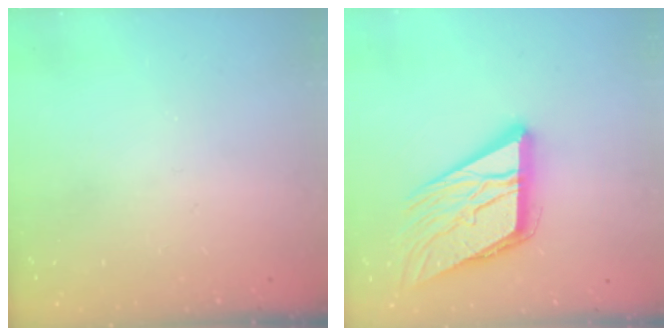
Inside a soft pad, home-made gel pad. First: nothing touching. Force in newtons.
{"total": 17.7, "press": 17.6, "slide": 2.1}